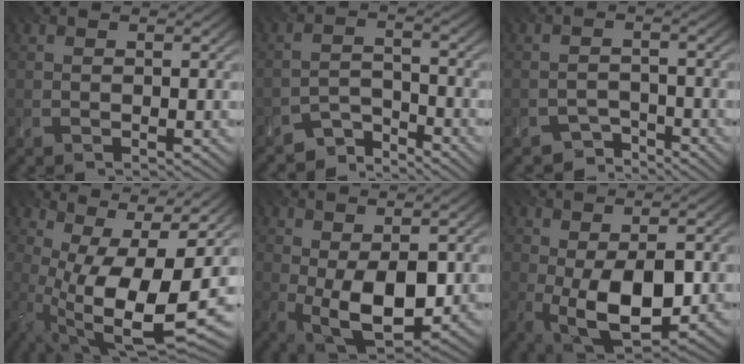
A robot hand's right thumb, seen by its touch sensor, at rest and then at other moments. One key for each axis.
{"total": 4.2, "fx": -3.9, "fy": 1.2, "fz": 0.7, "tx": -0.005, "ty": 0.001, "tz": -0.078}
{"total": 2.8, "fx": -2.6, "fy": 1.0, "fz": 0.3, "tx": 0.005, "ty": 0.002, "tz": -0.049}
{"total": 16.2, "fx": 0.2, "fy": 5.6, "fz": 15.2, "tx": -0.251, "ty": -0.018, "tz": 0.024}
{"total": 9.7, "fx": -0.6, "fy": 5.1, "fz": 8.3, "tx": -0.162, "ty": -0.015, "tz": -0.001}
{"total": 10.7, "fx": -1.5, "fy": 5.3, "fz": 9.2, "tx": -0.174, "ty": -0.016, "tz": -0.018}